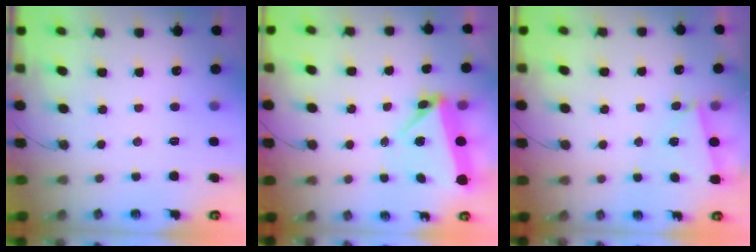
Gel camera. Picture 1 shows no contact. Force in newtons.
{"total": 5.9, "press": 5.9, "slide": 0.2}
{"total": 3.0, "press": 2.4, "slide": 1.7}